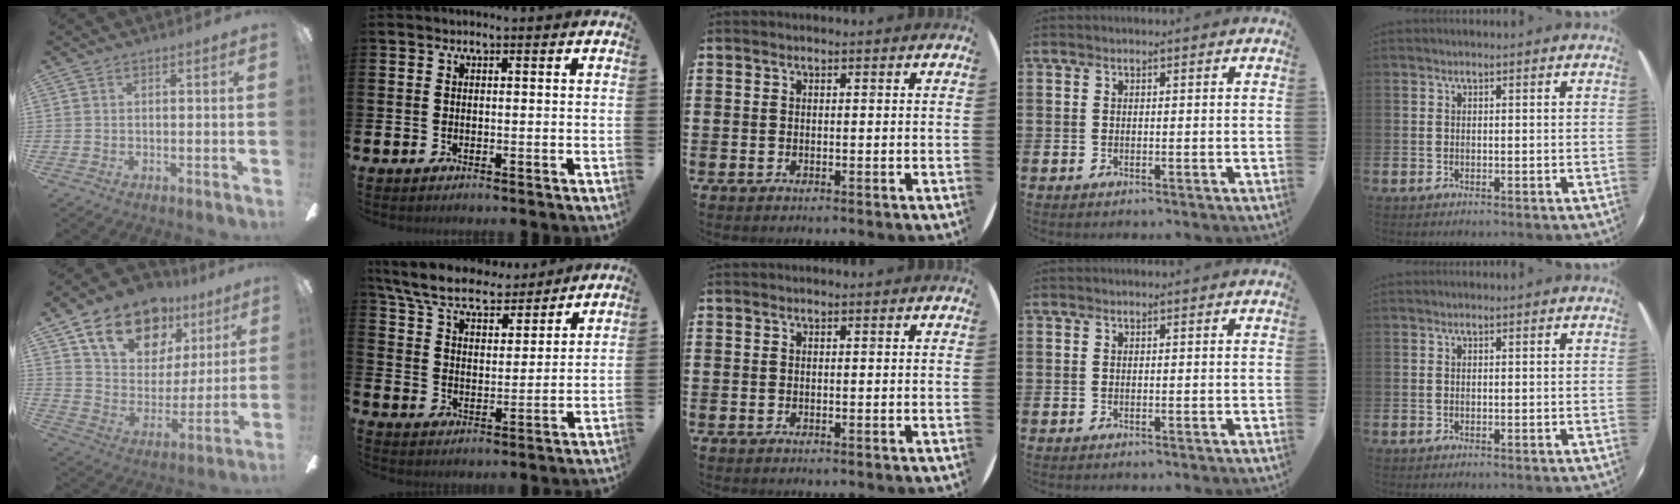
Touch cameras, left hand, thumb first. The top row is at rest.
{"thumb": {"total": 18.1, "force": [12.2, 11.0, 7.8], "torque": [-0.140, -0.065, 0.224]}, "index": {"total": 8.2, "force": [7.4, 2.1, 2.7], "torque": [-0.088, -0.039, 0.134]}}